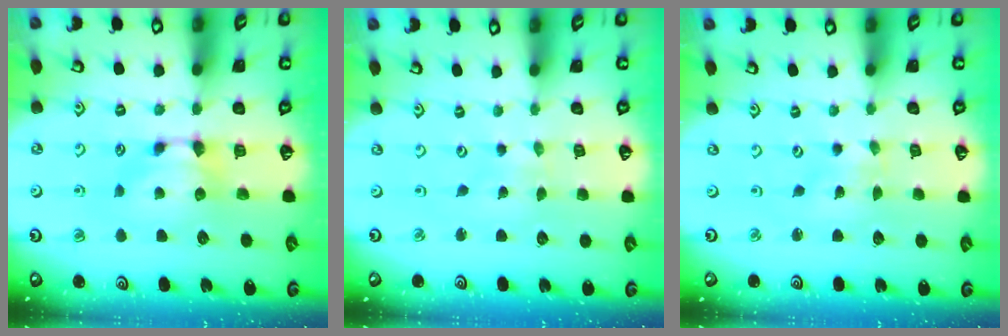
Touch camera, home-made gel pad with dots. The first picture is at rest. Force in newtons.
{"total": 5.5, "press": 5.5, "slide": 0.4}
{"total": 5.4, "press": 5.4, "slide": 0.7}